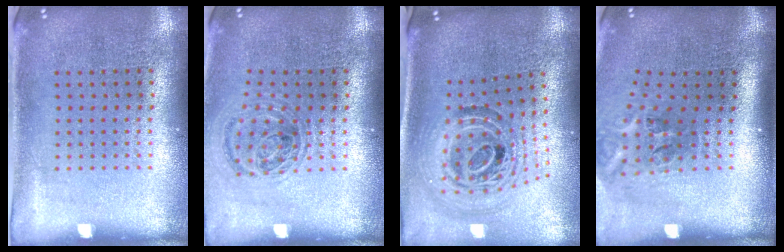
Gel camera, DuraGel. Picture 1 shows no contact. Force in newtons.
{"total": 0.9, "press": 0.9, "slide": 0.3}
{"total": 1.8, "press": 1.5, "slide": 1.0}
{"total": 2.4, "press": 1.6, "slide": 1.8}